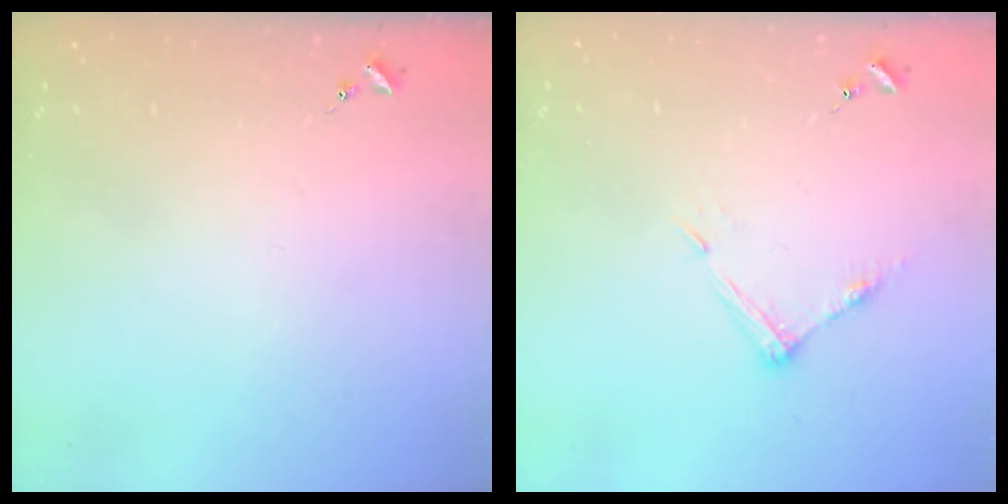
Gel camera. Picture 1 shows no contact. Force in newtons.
{"total": 6.8, "press": 6.7, "slide": 0.4}